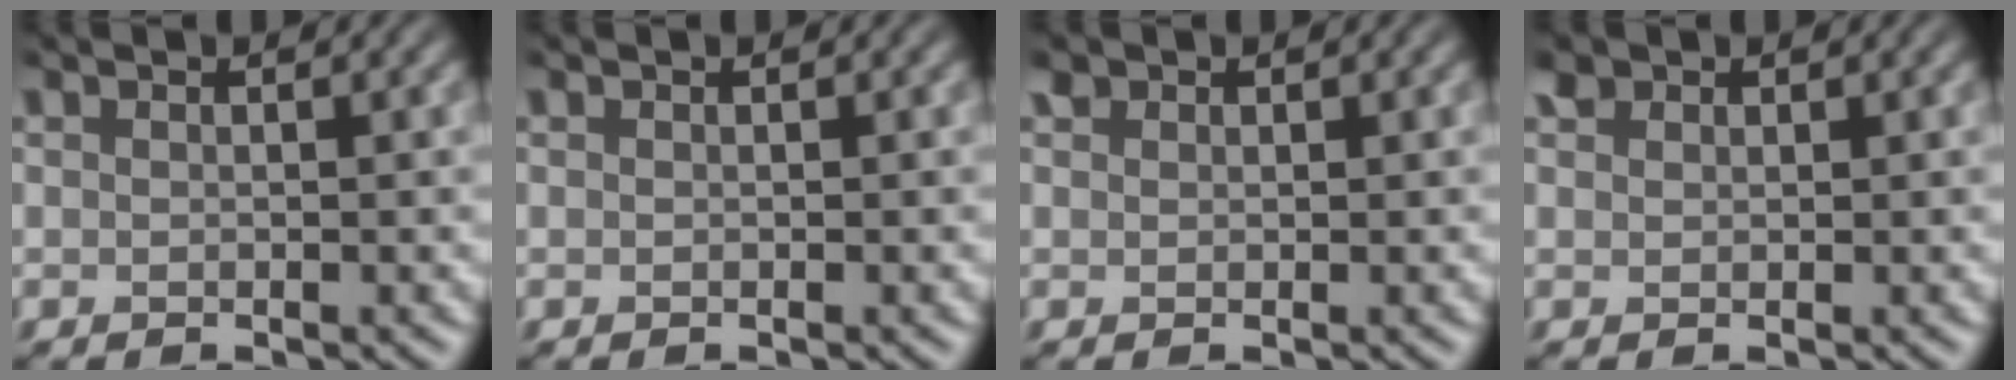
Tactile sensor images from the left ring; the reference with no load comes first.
{"total": 0.0}
{"total": 0.7, "force": [0.3, 0.6, 0.1], "torque": [-0.004, 0.003, 0.005]}
{"total": 0.9, "force": [0.5, 0.7, 0.2], "torque": [-0.007, 0.003, 0.008]}